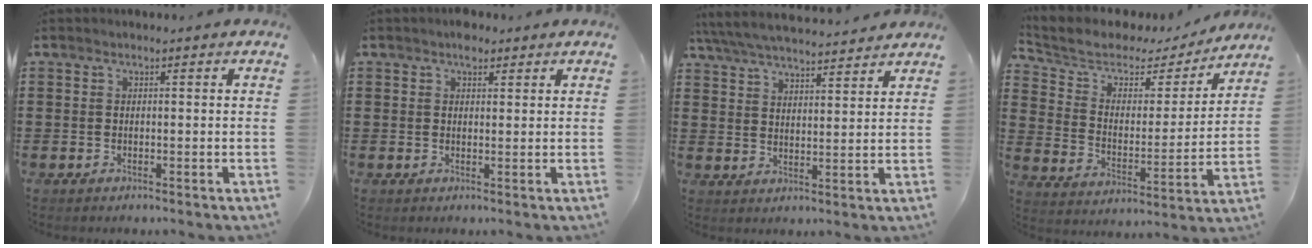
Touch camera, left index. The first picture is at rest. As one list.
[{"total": 2.2, "force": [1.6, 1.2, 0.9], "torque": [-0.004, 0.000, 0.026]}, {"total": 5.8, "force": [5.5, 0.4, 1.7], "torque": [-0.054, -0.026, 0.098]}, {"total": 5.7, "force": [4.4, 3.1, 2.0], "torque": [-0.071, -0.023, 0.070]}]